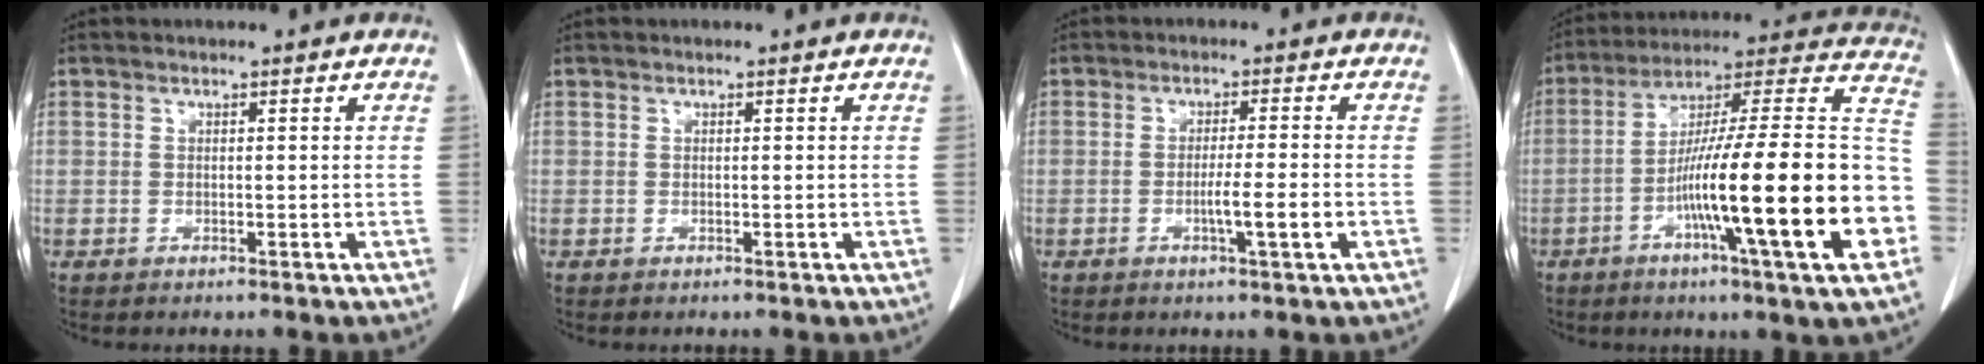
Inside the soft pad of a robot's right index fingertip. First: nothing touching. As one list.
[{"total": 0.0}, {"total": 4.4, "force": [-1.3, -0.3, 4.1], "torque": [-0.067, -0.005, -0.020]}, {"total": 26.6, "force": [-7.2, 0.8, 25.6], "torque": [-0.329, -0.003, -0.126]}]